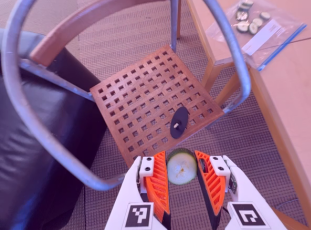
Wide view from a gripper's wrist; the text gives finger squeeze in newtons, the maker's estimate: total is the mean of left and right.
{"total": 7.5, "left": 7.4, "right": 7.6}